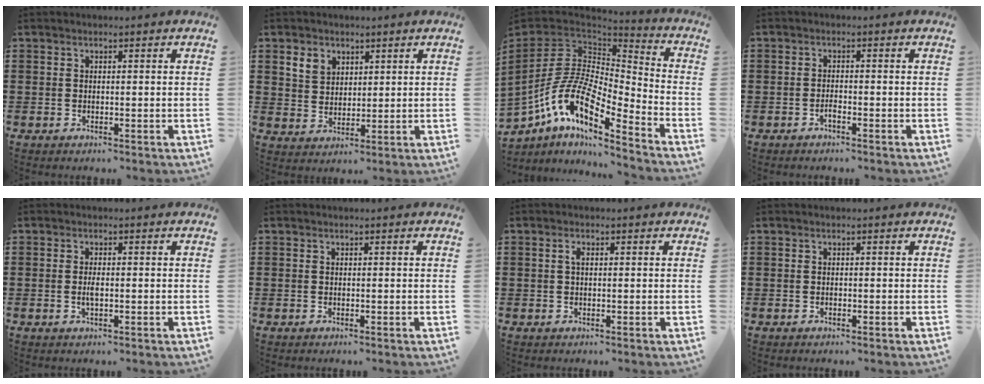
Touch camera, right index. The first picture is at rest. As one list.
[{"total": 3.8, "force": [2.3, 2.9, 1.0], "torque": [-0.033, 0.013, 0.043]}, {"total": 12.6, "force": [-7.3, 5.0, 8.9], "torque": [-0.206, -0.005, -0.153]}, {"total": 1.1, "force": [-0.8, 0.0, 0.7], "torque": [-0.018, -0.008, -0.013]}, {"total": 1.9, "force": [-0.2, 0.6, 1.8], "torque": [-0.041, -0.004, -0.006]}, {"total": 0.0}, {"total": 1.3, "force": [0.2, 0.6, 1.2], "torque": [-0.024, 0.004, 0.002]}, {"total": 0.0}]